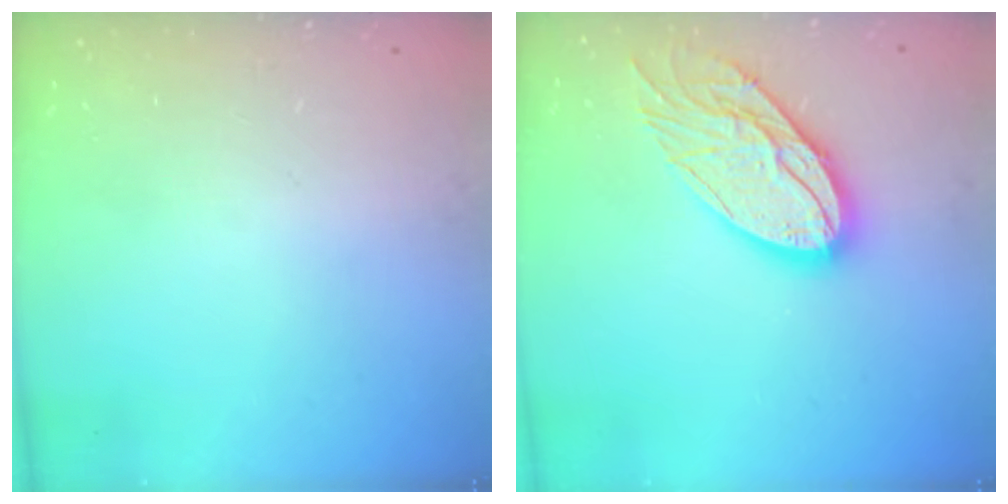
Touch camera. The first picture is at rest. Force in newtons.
{"total": 17.0, "press": 16.9, "slide": 1.4}